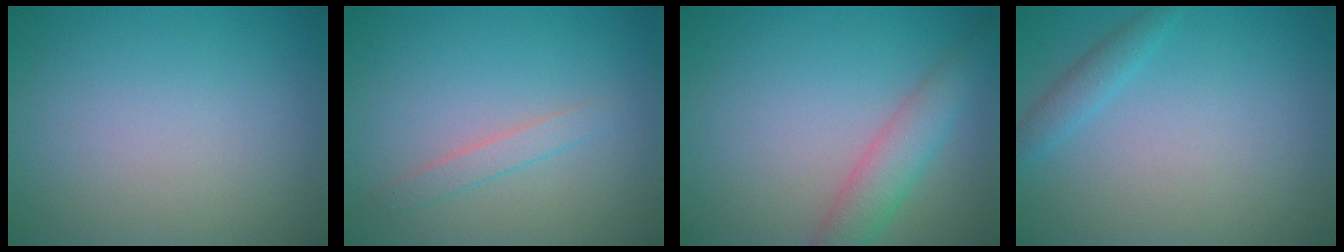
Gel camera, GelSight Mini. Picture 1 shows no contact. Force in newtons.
{"total": 1.4, "press": 1.3, "slide": 0.1}
{"total": 3.4, "press": 3.4, "slide": 0.1}
{"total": 1.5, "press": 1.5, "slide": 0.1}